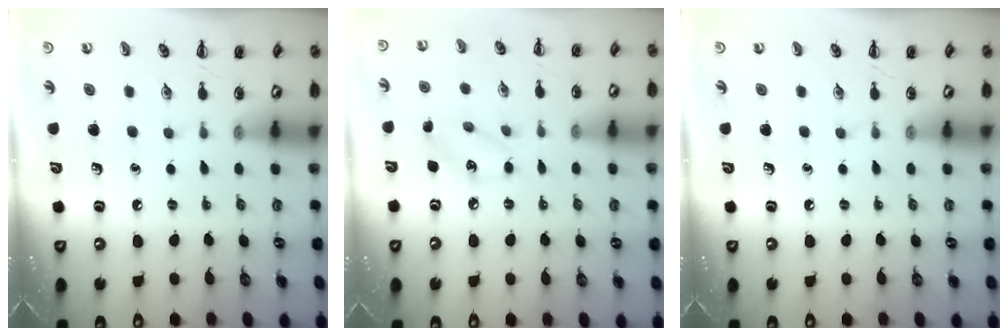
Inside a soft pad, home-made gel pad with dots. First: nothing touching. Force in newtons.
{"total": 6.6, "press": 6.6, "slide": 0.9}
{"total": 0.0}